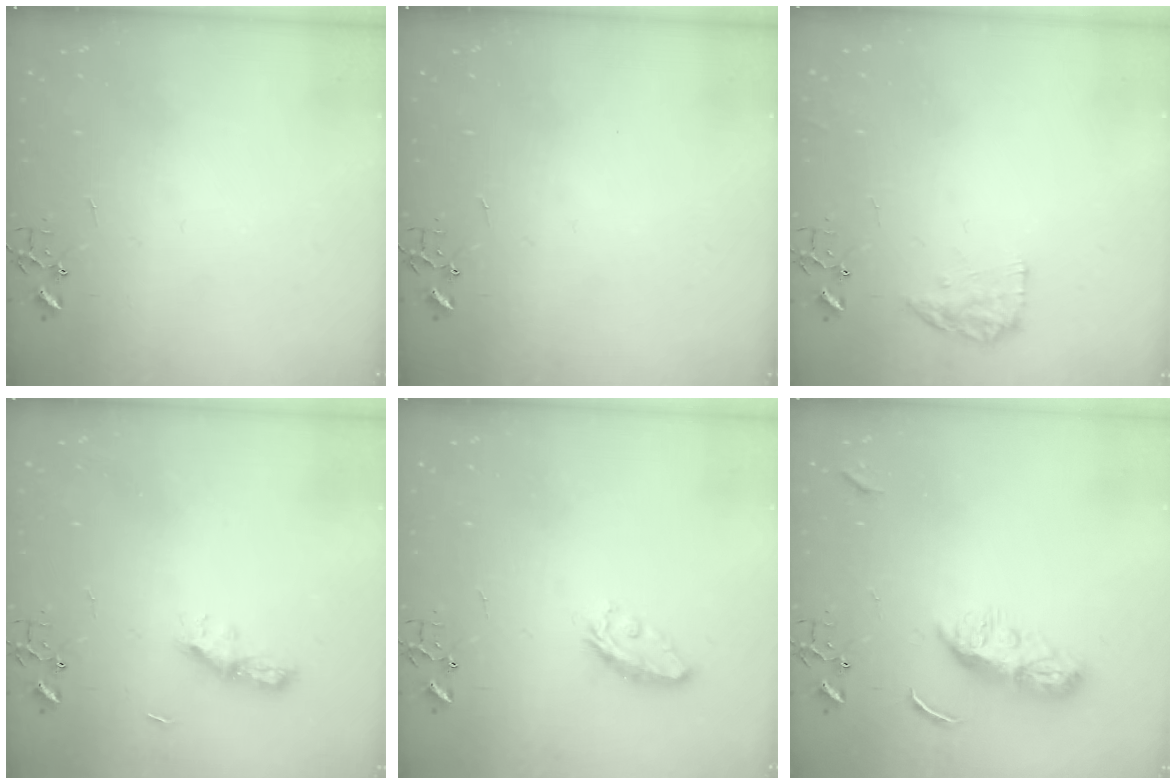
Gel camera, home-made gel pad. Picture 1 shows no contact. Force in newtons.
{"total": 0.0}
{"total": 10.1, "press": 10.1, "slide": 0.5}
{"total": 7.2, "press": 7.1, "slide": 0.6}
{"total": 7.3, "press": 7.3, "slide": 0.5}
{"total": 9.6, "press": 9.6, "slide": 0.7}